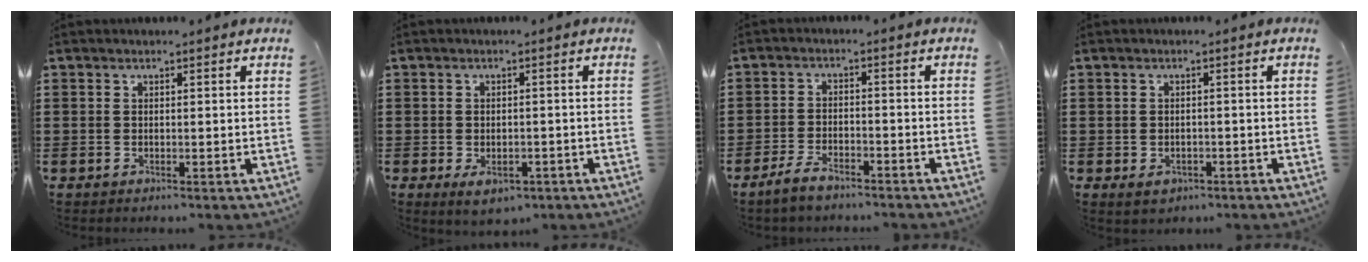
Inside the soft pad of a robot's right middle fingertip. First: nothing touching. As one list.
[{"total": 3.0, "force": [-1.7, 1.7, 1.8], "torque": [-0.032, 0.001, -0.031]}, {"total": 4.2, "force": [-3.4, 1.4, 2.0], "torque": [-0.048, 0.006, -0.068]}, {"total": 1.6, "force": [-0.9, 1.3, 0.4], "torque": [-0.013, 0.000, -0.019]}]